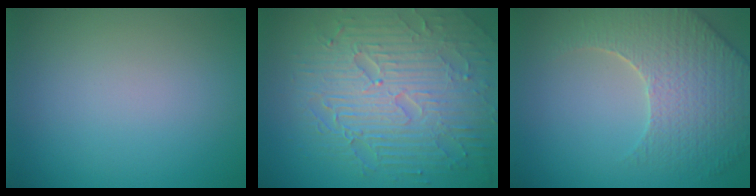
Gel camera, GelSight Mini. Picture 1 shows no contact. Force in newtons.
{"total": 9.7, "press": 6.5, "slide": 7.2}
{"total": 6.3, "press": 5.2, "slide": 3.6}